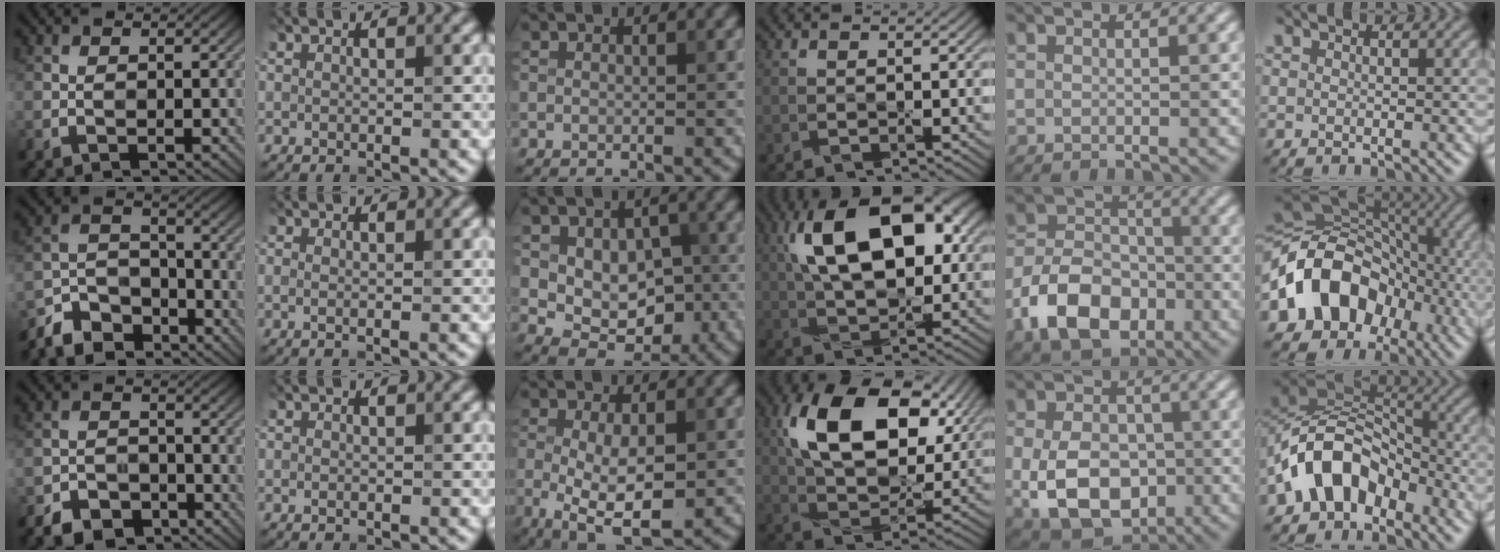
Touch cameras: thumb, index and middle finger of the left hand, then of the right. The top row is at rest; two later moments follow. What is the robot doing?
{"motion": "wipe", "object": "bowl"}